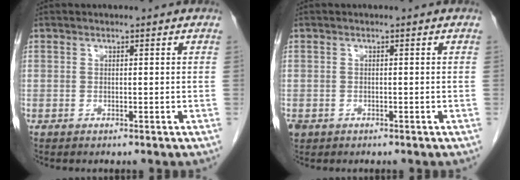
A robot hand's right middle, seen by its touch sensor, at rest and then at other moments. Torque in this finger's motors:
{"motor_torque": [0.10, -0.07, 0.00, 0.00]}